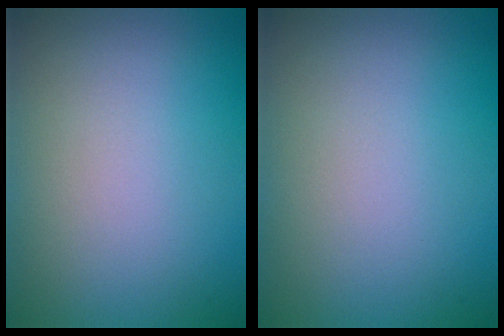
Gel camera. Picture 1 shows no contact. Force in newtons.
{"total": 0.0}